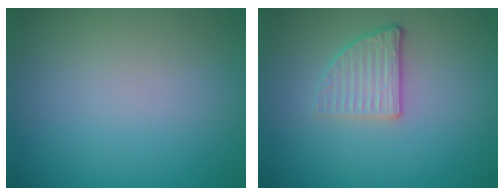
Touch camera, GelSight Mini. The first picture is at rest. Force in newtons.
{"total": 2.8, "press": 2.3, "slide": 1.6}